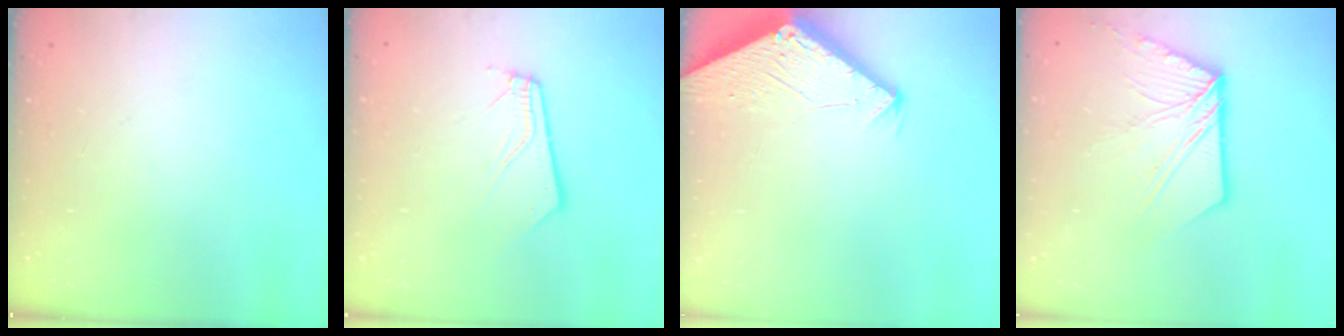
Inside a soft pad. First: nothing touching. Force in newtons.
{"total": 4.5, "press": 4.5, "slide": 0.5}
{"total": 2.8, "press": 2.8, "slide": 0.1}
{"total": 12.9, "press": 12.8, "slide": 1.4}